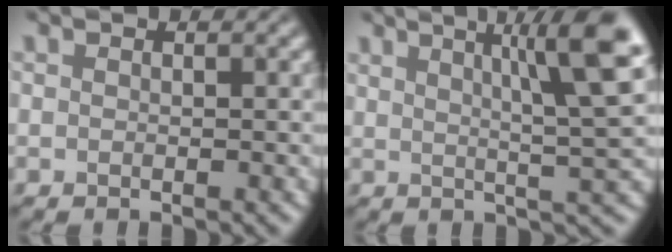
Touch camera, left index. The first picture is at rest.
{"total": 7.5, "force": [3.0, 0.8, 6.8], "torque": [-0.101, 0.020, 0.069]}